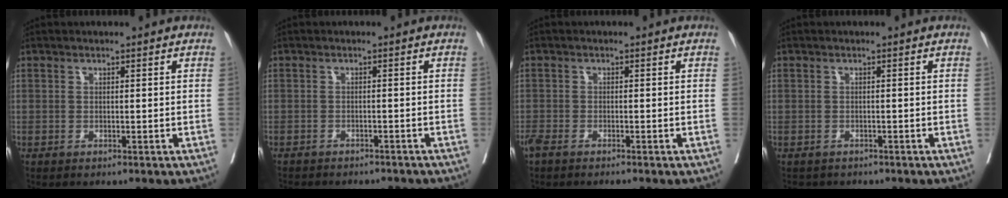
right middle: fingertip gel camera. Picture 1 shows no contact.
{"total": 9.0, "force": [-8.2, 2.4, 2.9], "torque": [-0.044, -0.004, -0.100]}
{"total": 3.1, "force": [-2.6, 0.5, 1.7], "torque": [-0.031, -0.007, -0.047]}
{"total": 2.6, "force": [-2.2, 1.2, 0.2], "torque": [-0.009, -0.002, -0.033]}